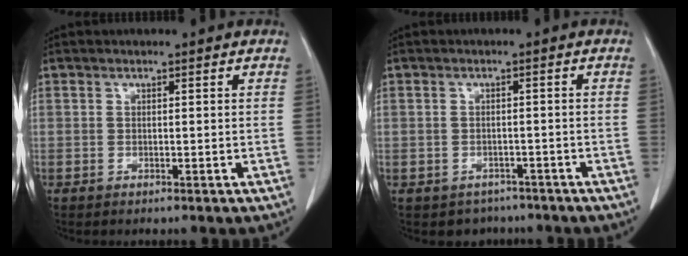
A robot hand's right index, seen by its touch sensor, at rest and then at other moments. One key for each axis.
{"total": 3.6, "fx": -2.6, "fy": 2.5, "fz": -0.2, "tx": 0.003, "ty": 0.013, "tz": -0.034}